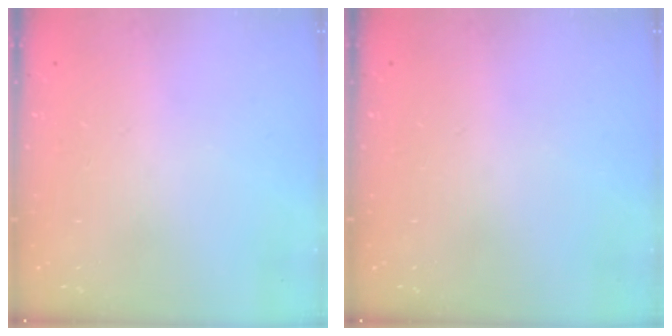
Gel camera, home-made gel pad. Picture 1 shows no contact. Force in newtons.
{"total": 0.0}